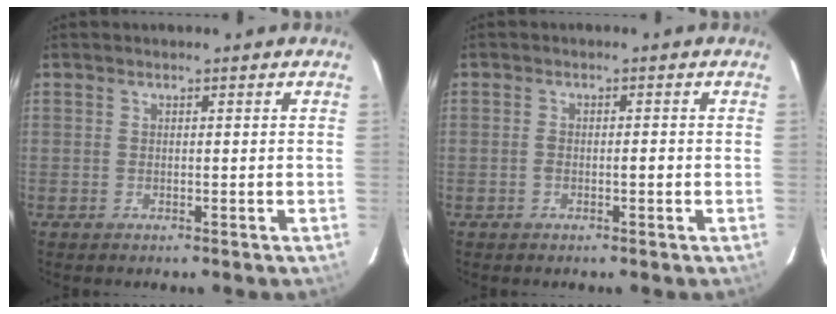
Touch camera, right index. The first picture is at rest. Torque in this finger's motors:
{"motor_torque": [0.34, -0.07, 0.16, 0.04]}